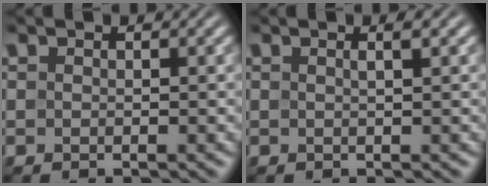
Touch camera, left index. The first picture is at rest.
{"total": 1.3, "force": [0.4, 0.2, 1.2], "torque": [-0.016, 0.006, 0.001]}